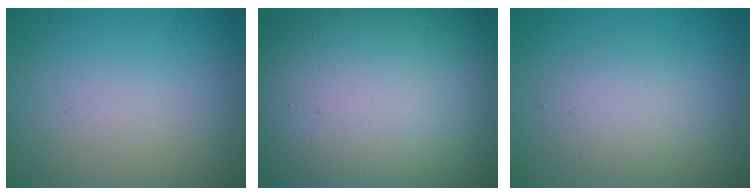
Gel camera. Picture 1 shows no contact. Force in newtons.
{"total": 19.4, "press": 19.4, "slide": 1.2}
{"total": 2.2, "press": 2.2, "slide": 0.2}